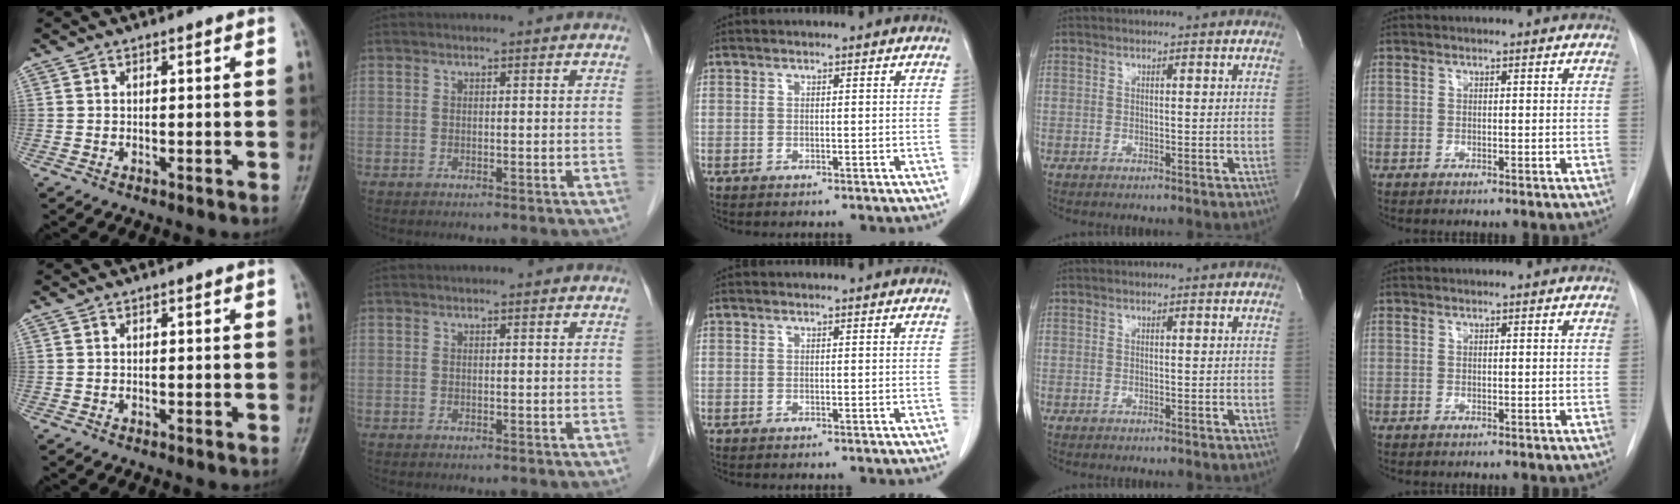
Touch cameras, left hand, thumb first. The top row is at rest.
{}